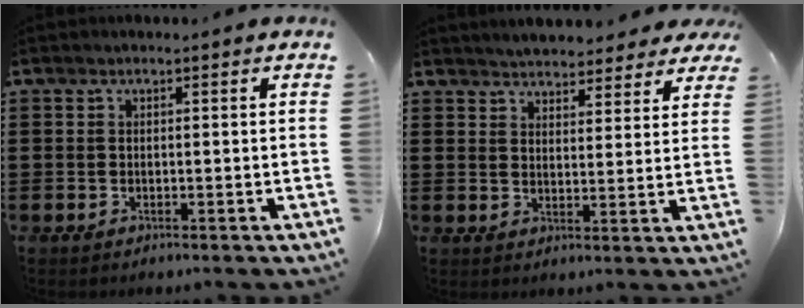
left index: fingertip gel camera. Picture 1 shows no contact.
{"total": 4.1, "force": [4.0, 0.4, 0.2], "torque": [-0.021, -0.015, 0.074]}